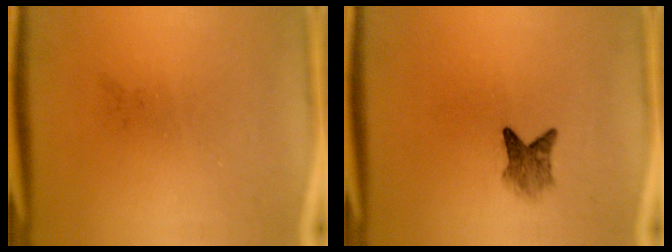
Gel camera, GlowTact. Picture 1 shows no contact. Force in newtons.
{"total": 2.8}